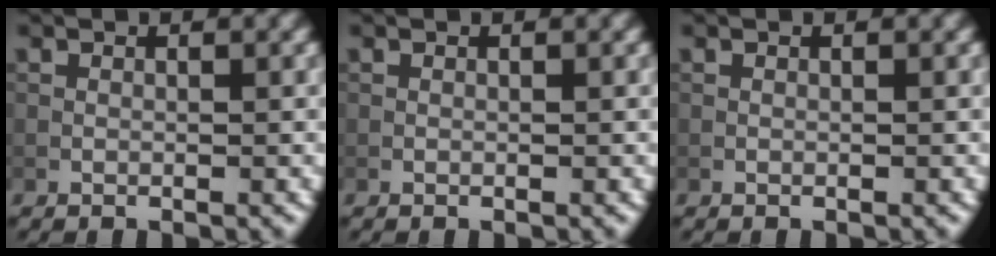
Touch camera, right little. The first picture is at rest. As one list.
[{"total": 0.0}, {"total": 0.0}]